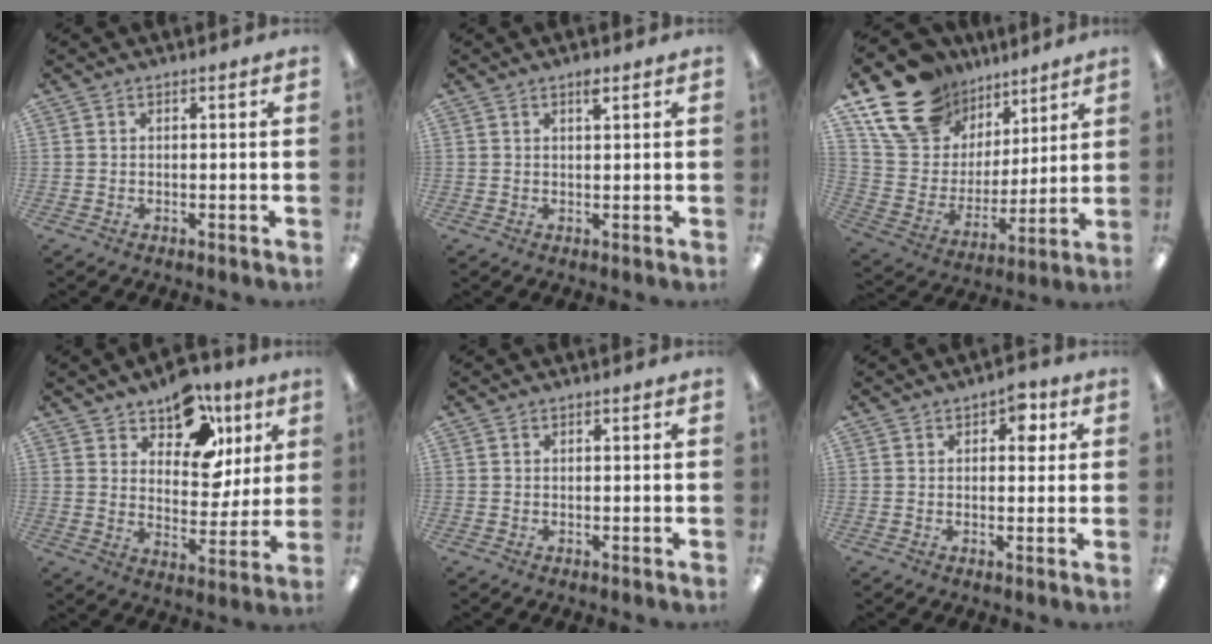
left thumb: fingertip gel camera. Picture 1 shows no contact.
{"total": 2.0, "force": [1.4, 0.5, 1.4], "torque": [-0.023, -0.002, 0.023]}
{"total": 19.5, "force": [13.5, 12.1, 7.1], "torque": [-0.150, -0.073, 0.254]}
{"total": 13.8, "force": [9.1, 8.0, 6.8], "torque": [-0.107, -0.045, 0.164]}
{"total": 0.0}
{"total": 5.0, "force": [1.8, 2.9, 3.6], "torque": [-0.034, -0.005, 0.023]}